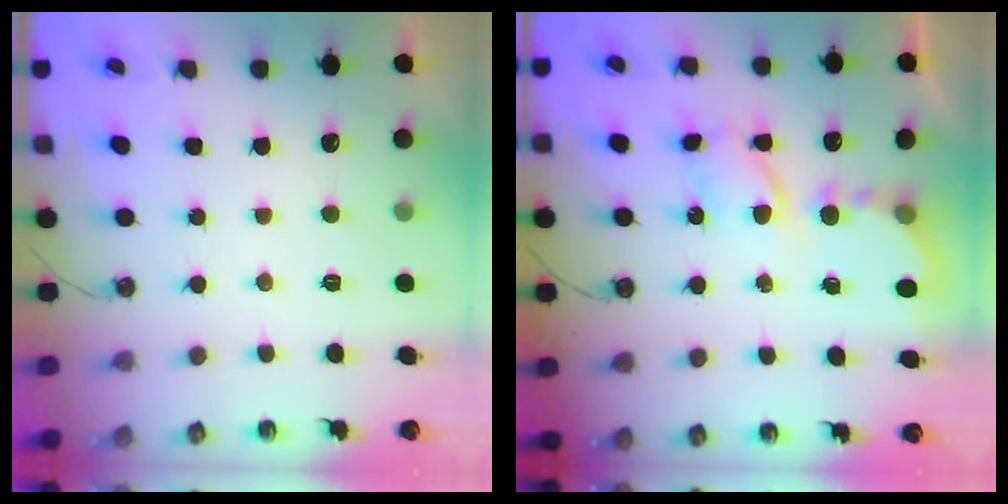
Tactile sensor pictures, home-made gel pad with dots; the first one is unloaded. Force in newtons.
{"total": 6.1, "press": 6.1, "slide": 0.1}